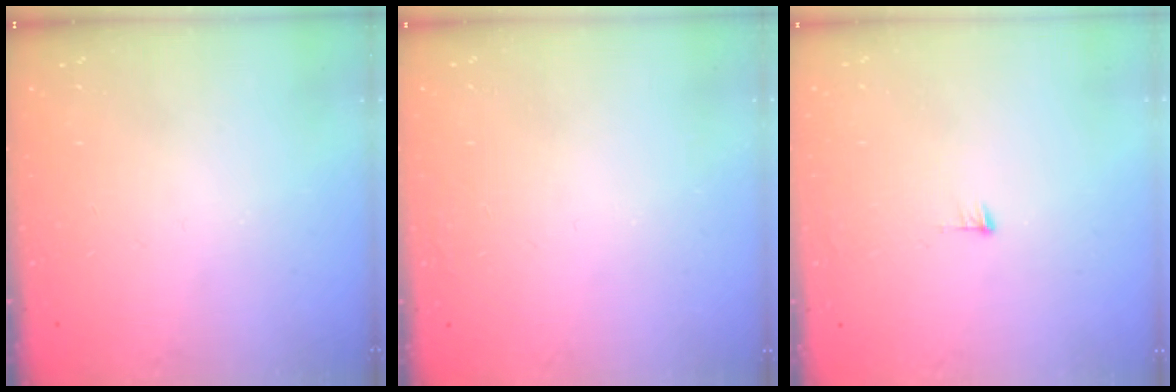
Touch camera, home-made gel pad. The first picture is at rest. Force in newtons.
{"total": 1.5, "press": 1.5, "slide": 0.1}
{"total": 4.5, "press": 4.5, "slide": 0.3}